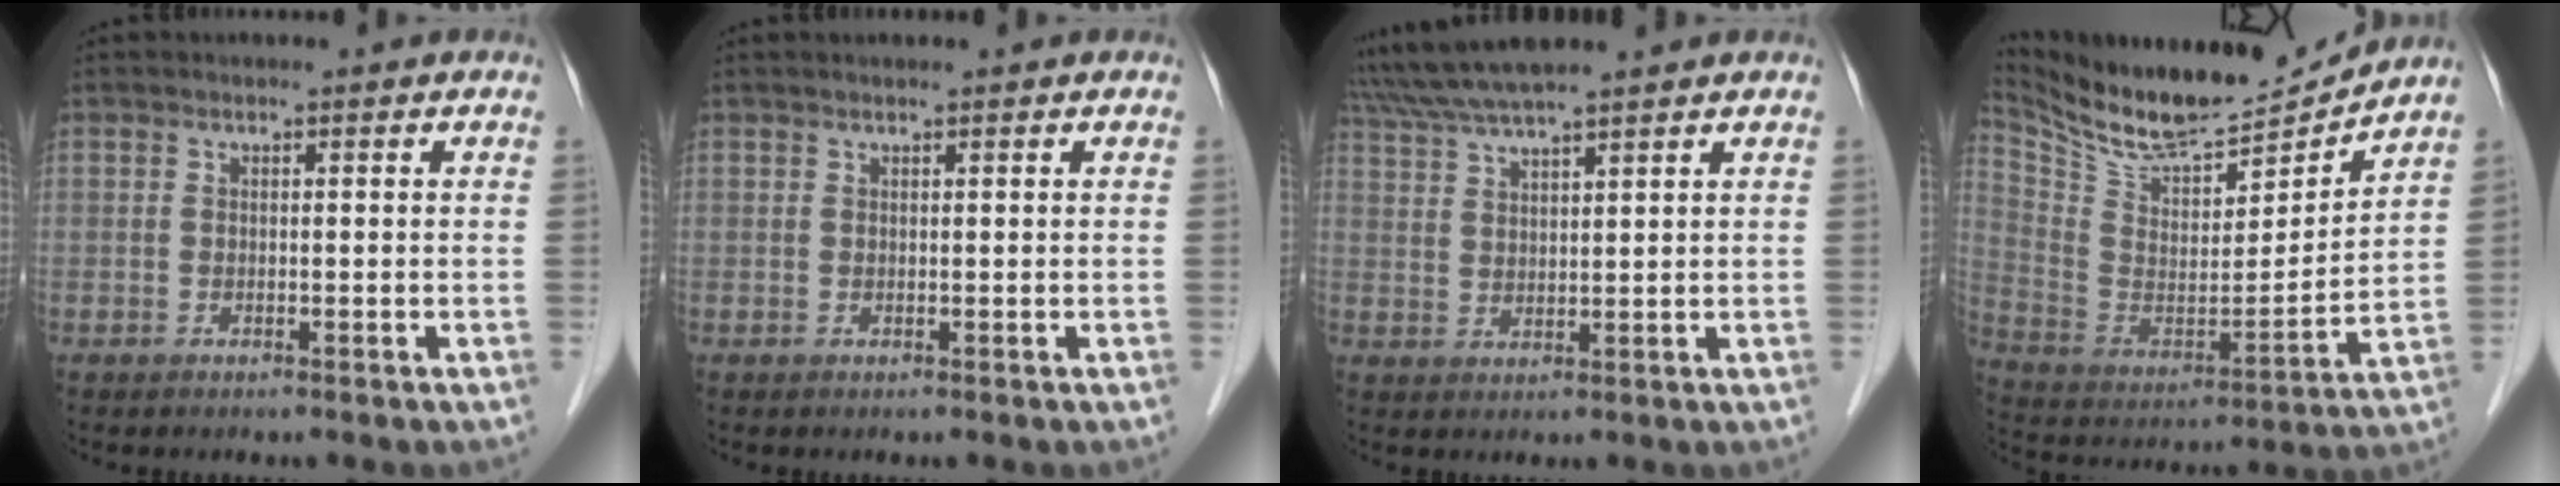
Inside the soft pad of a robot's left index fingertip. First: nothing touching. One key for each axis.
{"total": 1.4, "fx": -1.3, "fy": -0.5, "fz": -0.2, "tx": 0.004, "ty": 0.005, "tz": -0.016}
{"total": 6.9, "fx": 5.8, "fy": -1.2, "fz": 3.5, "tx": -0.066, "ty": 0.029, "tz": 0.106}
{"total": 14.6, "fx": 13.8, "fy": 1.7, "fz": 4.4, "tx": -0.098, "ty": -0.029, "tz": 0.246}